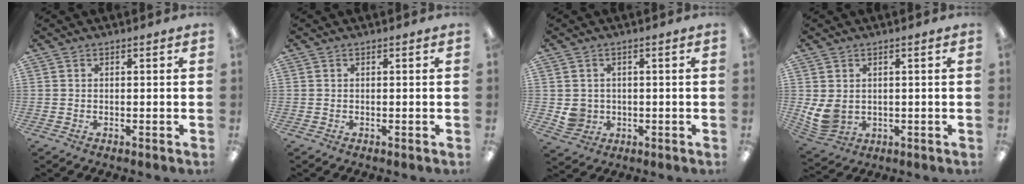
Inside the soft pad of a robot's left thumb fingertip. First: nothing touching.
{"total": 0.0}
{"total": 4.1, "force": [0.0, 4.0, 0.7], "torque": [-0.012, 0.007, 0.004]}
{"total": 6.6, "force": [1.0, 5.1, 4.1], "torque": [-0.094, -0.005, 0.022]}